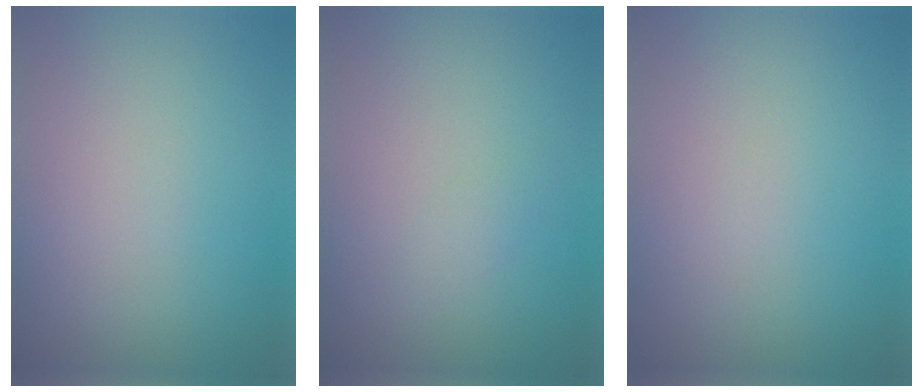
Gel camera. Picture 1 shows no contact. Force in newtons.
{"total": 0.8, "press": 0.8, "slide": 0.0}
{"total": 0.0}